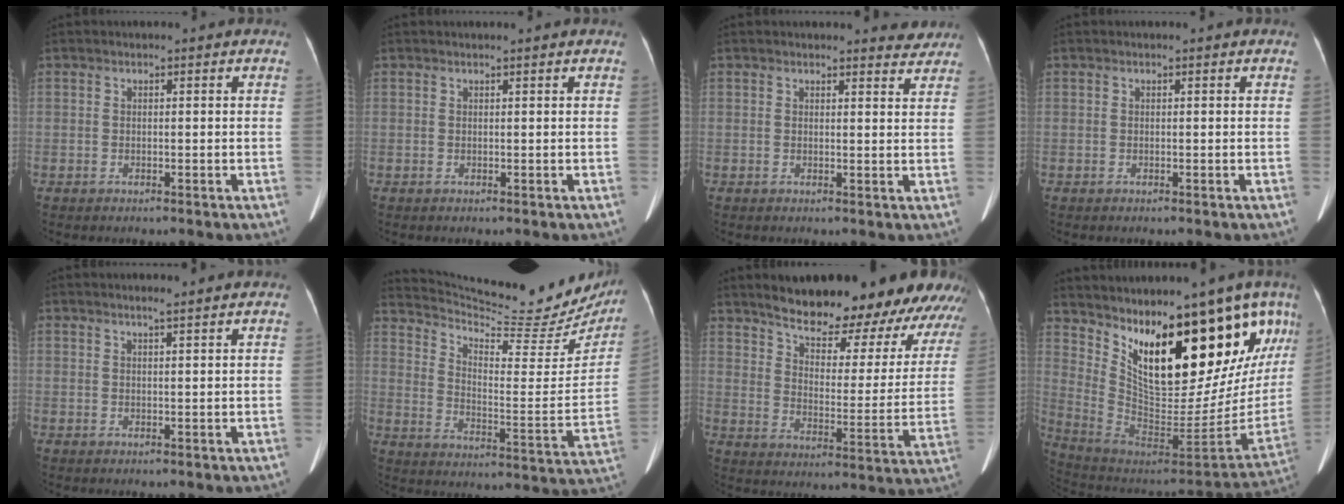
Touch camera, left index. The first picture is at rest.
{"total": 1.7, "force": [1.5, -0.3, 0.6], "torque": [-0.006, -0.003, 0.018]}
{"total": 4.2, "force": [4.1, 1.0, 0.5], "torque": [0.007, -0.025, 0.027]}
{"total": 0.0}
{"total": 1.8, "force": [1.5, -0.6, 0.8], "torque": [-0.012, -0.014, 0.023]}
{"total": 25.1, "force": [23.3, 4.3, 8.3], "torque": [-0.142, -0.087, 0.305]}
{"total": 26.8, "force": [23.0, 6.3, 12.1], "torque": [-0.169, -0.077, 0.281]}
{"total": 27.0, "force": [18.4, 8.5, 17.8], "torque": [-0.266, -0.035, 0.275]}